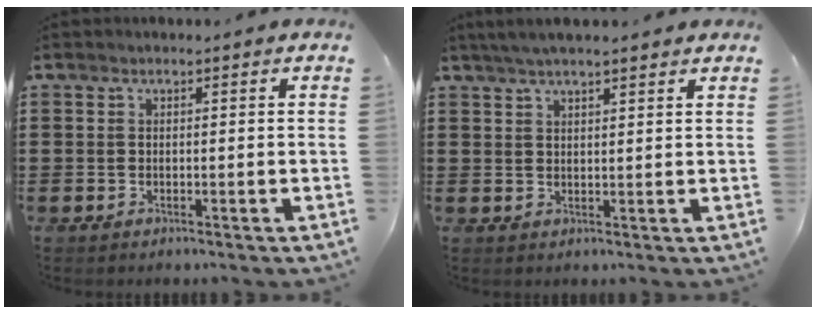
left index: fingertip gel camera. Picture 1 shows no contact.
{"total": 3.3, "force": [2.8, 0.3, 1.8], "torque": [-0.040, 0.004, 0.051]}